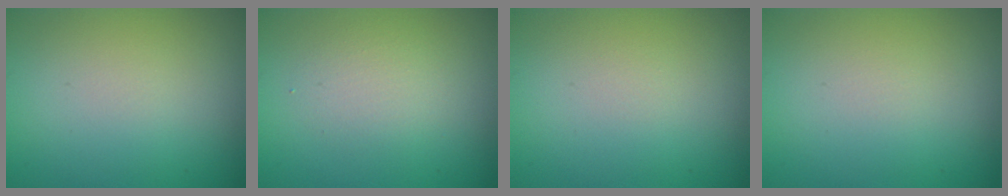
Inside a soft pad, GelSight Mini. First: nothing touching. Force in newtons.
{"total": 1.9, "press": 1.9, "slide": 0.1}
{"total": 0.0}
{"total": 0.0}